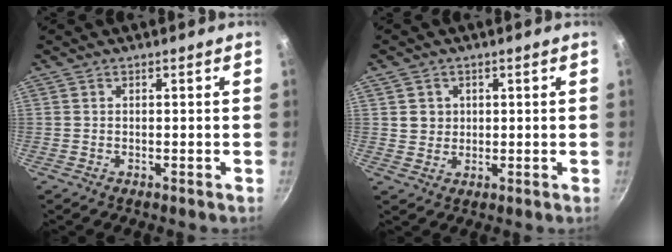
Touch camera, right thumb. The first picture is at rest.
{"total": 3.3, "force": [0.9, 3.1, 1.0], "torque": [0.000, 0.004, 0.016]}